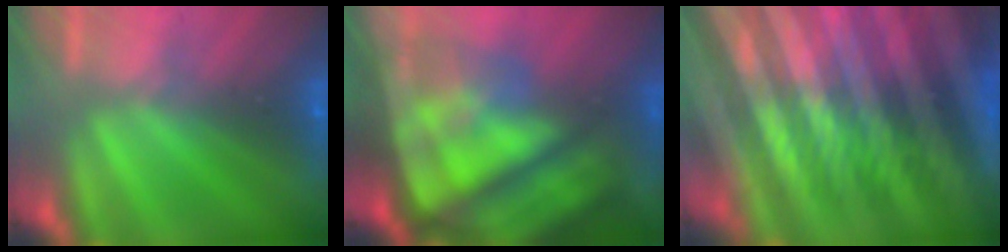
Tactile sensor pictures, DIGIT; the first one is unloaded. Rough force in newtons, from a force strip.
{"total": 7.6}
{"total": 7.8}